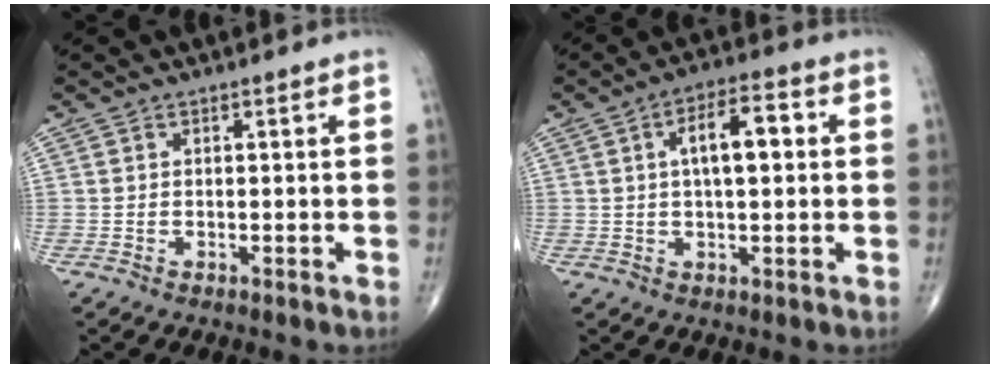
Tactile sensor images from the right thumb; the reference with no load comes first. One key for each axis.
{"total": 8.6, "fx": 1.4, "fy": 3.5, "fz": 7.7, "tx": -0.118, "ty": 0.017, "tz": 0.017}